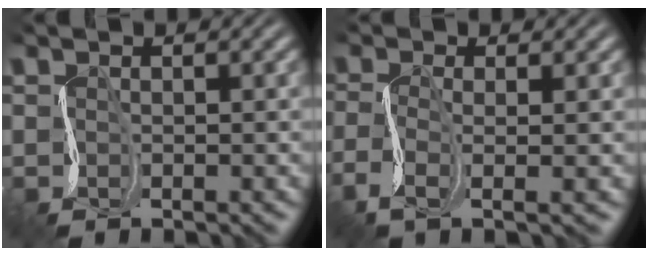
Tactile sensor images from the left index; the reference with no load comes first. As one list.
[{"total": 3.1, "force": [-1.5, 1.0, 2.5], "torque": [-0.075, -0.007, -0.038]}]